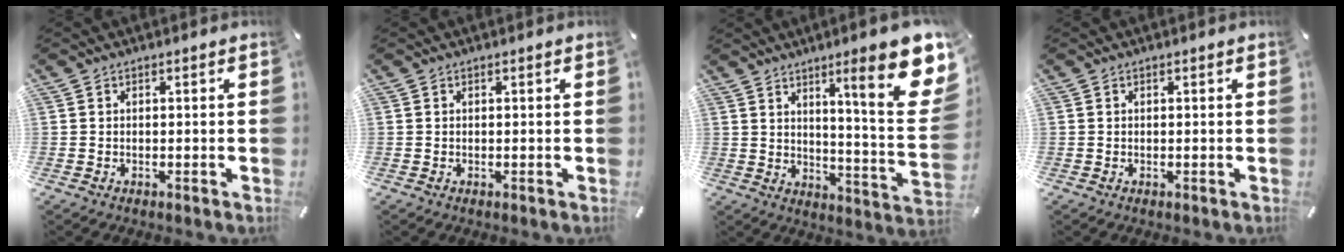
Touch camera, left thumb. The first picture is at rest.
{"total": 0.0}
{"total": 19.1, "force": [9.7, 3.5, 16.0], "torque": [-0.229, -0.067, 0.140]}
{"total": 0.0}